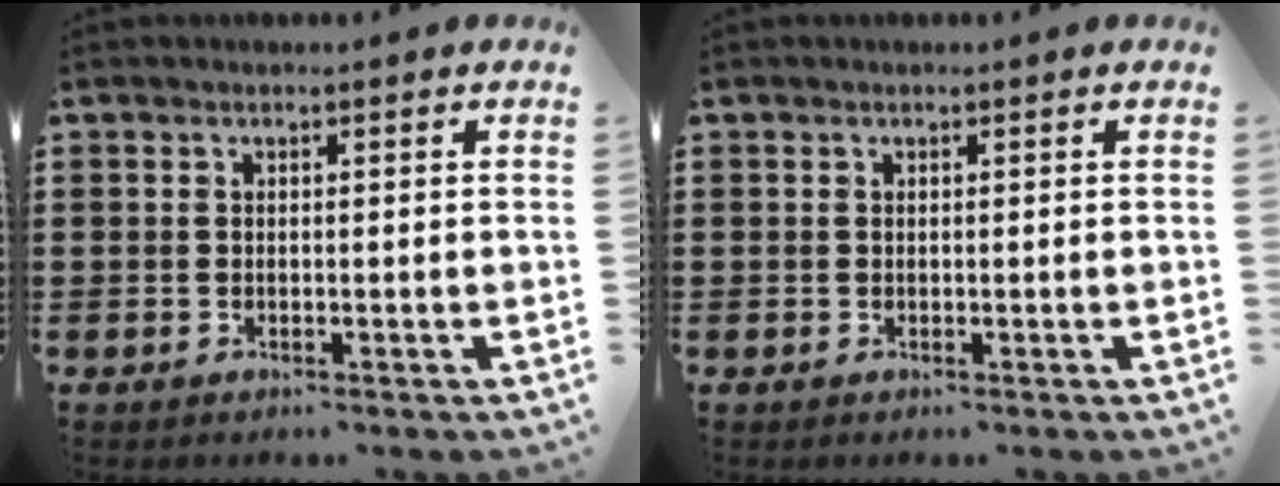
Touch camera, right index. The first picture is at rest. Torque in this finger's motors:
{"motor_torque": [0.15, 0.07, 0.03, 0.02]}